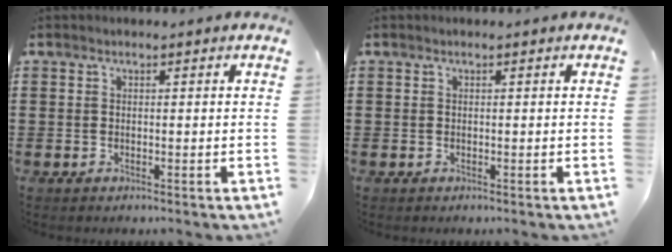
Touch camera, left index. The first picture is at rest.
{"total": 0.0}